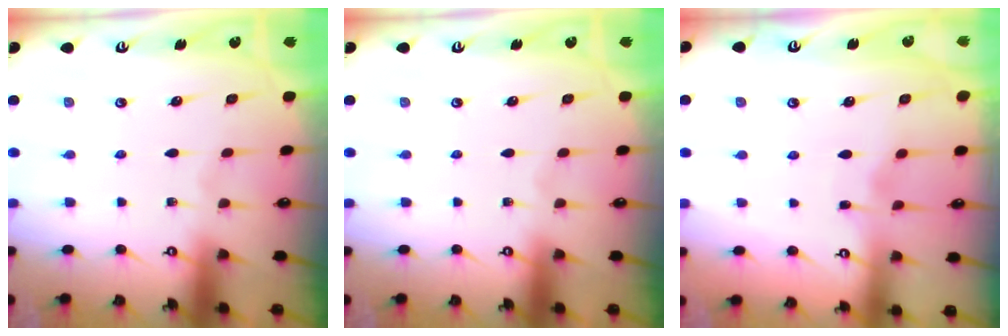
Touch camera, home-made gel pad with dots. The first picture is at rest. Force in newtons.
{"total": 0.0}
{"total": 2.7, "press": 2.6, "slide": 0.3}